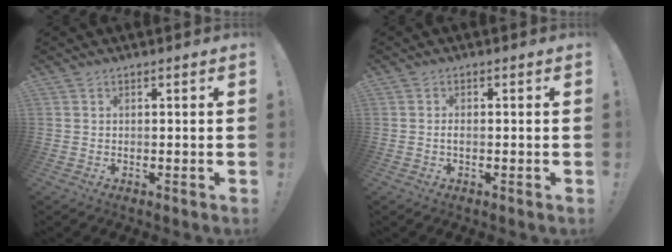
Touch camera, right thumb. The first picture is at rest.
{"total": 1.1, "force": [-0.4, 0.4, 0.9], "torque": [-0.021, 0.005, -0.007]}